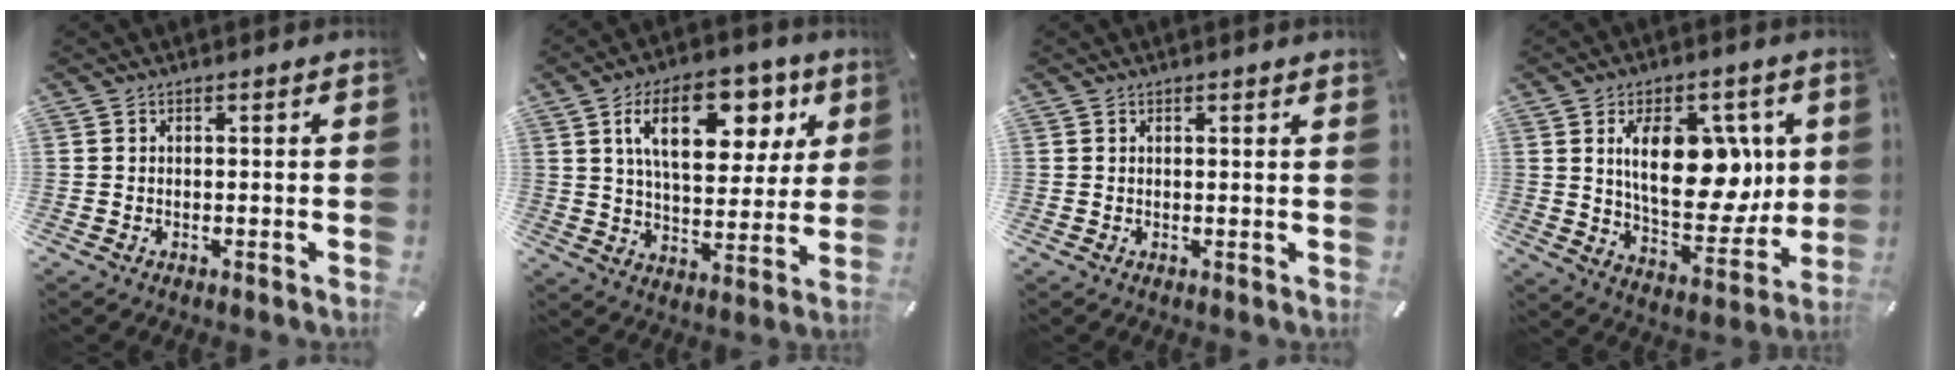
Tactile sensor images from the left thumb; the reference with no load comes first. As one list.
[{"total": 17.6, "force": [7.7, 9.7, 12.5], "torque": [-0.183, -0.014, 0.126]}, {"total": 0.6, "force": [0.5, -0.1, 0.3], "torque": [-0.004, -0.004, 0.011]}, {"total": 18.8, "force": [5.0, 10.7, 14.6], "torque": [-0.224, -0.017, 0.085]}]